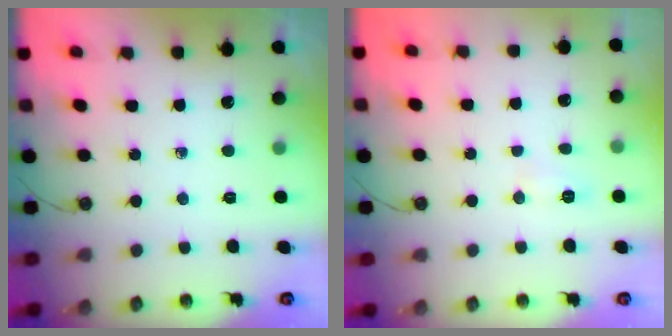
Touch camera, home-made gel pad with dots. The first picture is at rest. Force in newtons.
{"total": 5.5, "press": 5.4, "slide": 0.8}